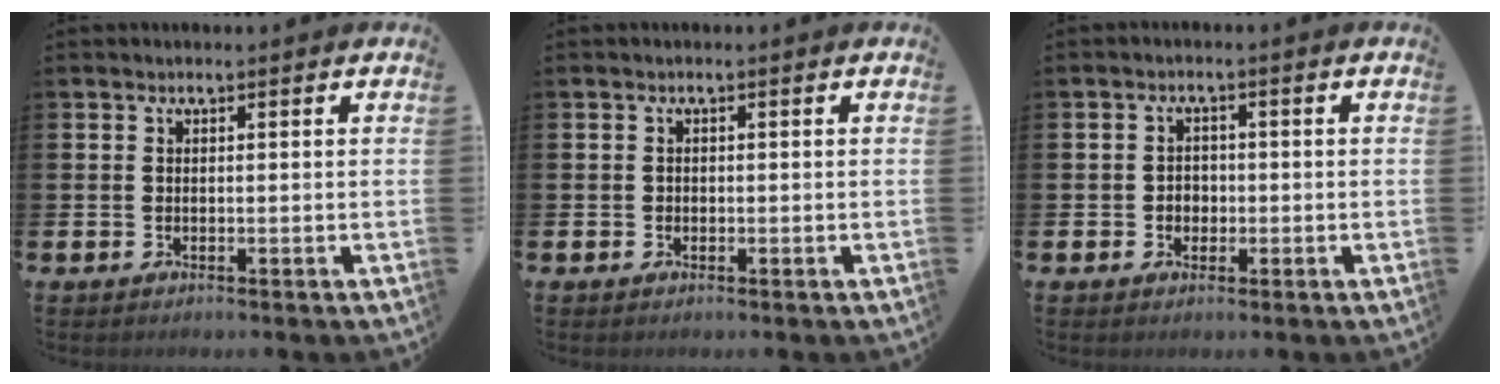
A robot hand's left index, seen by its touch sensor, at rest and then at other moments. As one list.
[{"total": 0.6, "force": [-0.1, 0.6, 0.1], "torque": [0.001, 0.003, -0.004]}, {"total": 2.0, "force": [-0.3, 1.8, 0.7], "torque": [-0.004, 0.002, -0.013]}]